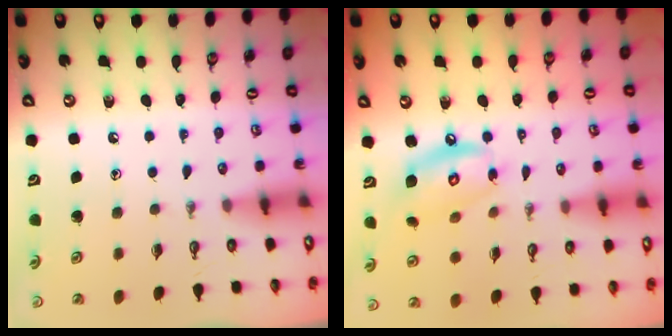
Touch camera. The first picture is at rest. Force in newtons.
{"total": 11.0, "press": 11.0, "slide": 0.9}